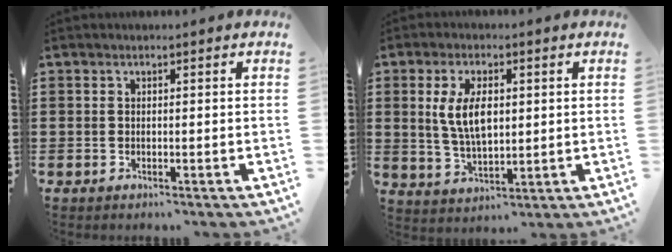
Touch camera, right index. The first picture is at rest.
{"total": 7.2, "force": [1.2, 3.5, 6.2], "torque": [-0.125, 0.004, 0.016]}